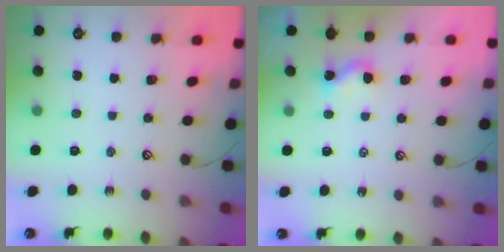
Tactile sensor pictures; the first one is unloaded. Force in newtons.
{"total": 2.7, "press": 2.7, "slide": 0.3}